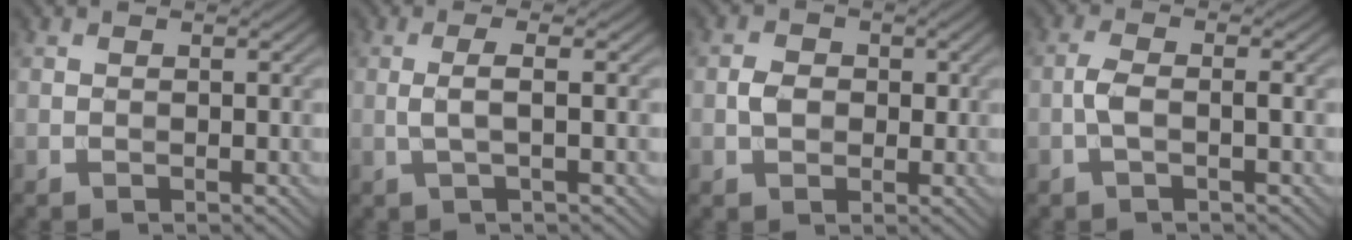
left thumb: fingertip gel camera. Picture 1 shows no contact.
{"total": 2.6, "force": [0.0, 0.4, 2.6], "torque": [-0.046, 0.007, -0.006]}
{"total": 2.6, "force": [-0.1, 2.1, 1.5], "torque": [-0.031, -0.002, -0.007]}
{"total": 2.6, "force": [-0.7, 0.7, 2.4], "torque": [-0.052, 0.006, -0.018]}